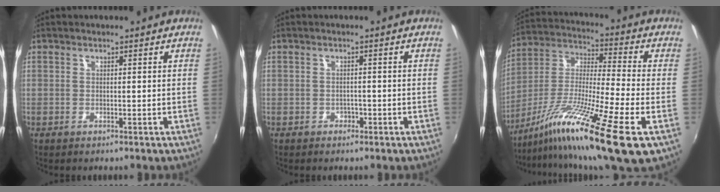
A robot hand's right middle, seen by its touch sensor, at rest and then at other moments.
{"total": 1.5, "force": [-0.9, 1.2, 0.2], "torque": [-0.005, -0.001, -0.011]}
{"total": 18.1, "force": [-9.9, 0.2, 15.1], "torque": [-0.279, -0.035, -0.193]}